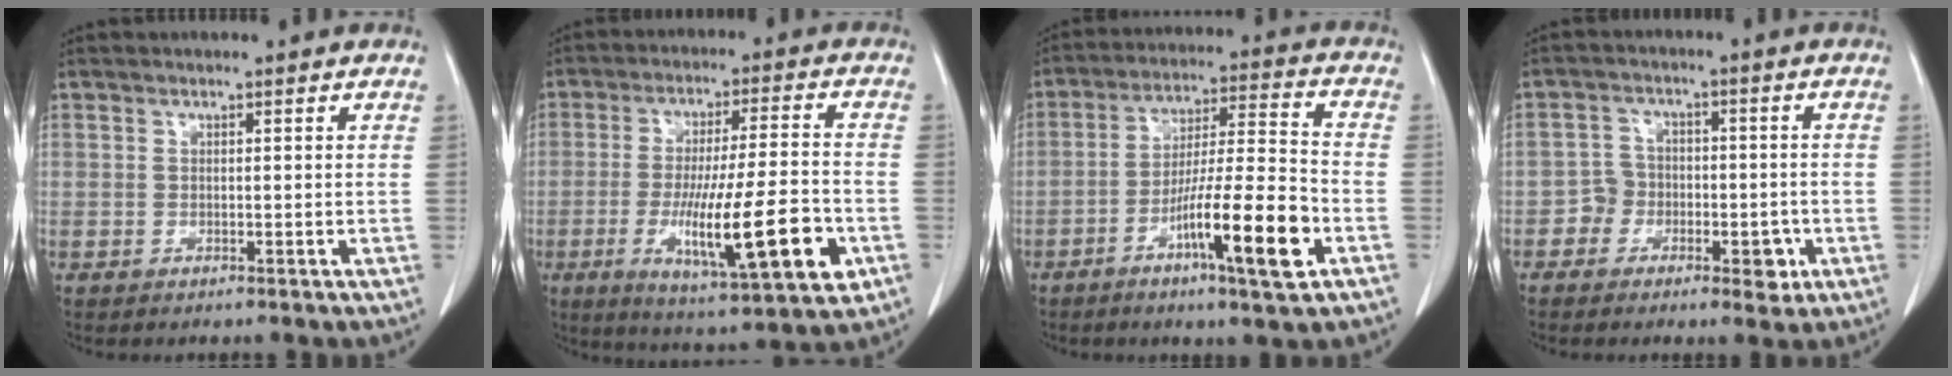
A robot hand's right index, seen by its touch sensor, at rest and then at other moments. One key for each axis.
{"total": 17.4, "fx": -5.2, "fy": 1.9, "fz": 16.5, "tx": -0.272, "ty": -0.020, "tz": -0.073}
{"total": 14.1, "fx": -6.1, "fy": 0.6, "fz": 12.7, "tx": -0.216, "ty": -0.008, "tz": -0.102}
{"total": 5.6, "fx": -2.4, "fy": 4.2, "fz": 2.8, "tx": -0.025, "ty": 0.015, "tz": -0.039}